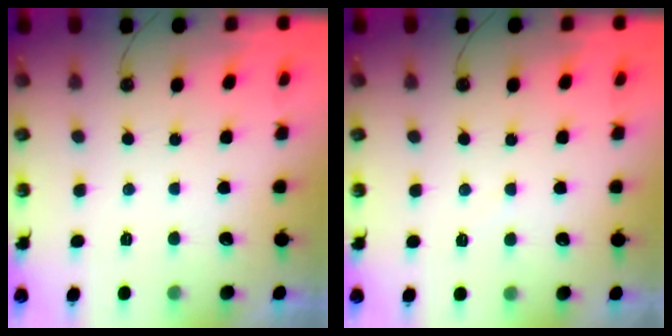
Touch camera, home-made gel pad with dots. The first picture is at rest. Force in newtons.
{"total": 2.5, "press": 2.5, "slide": 0.3}